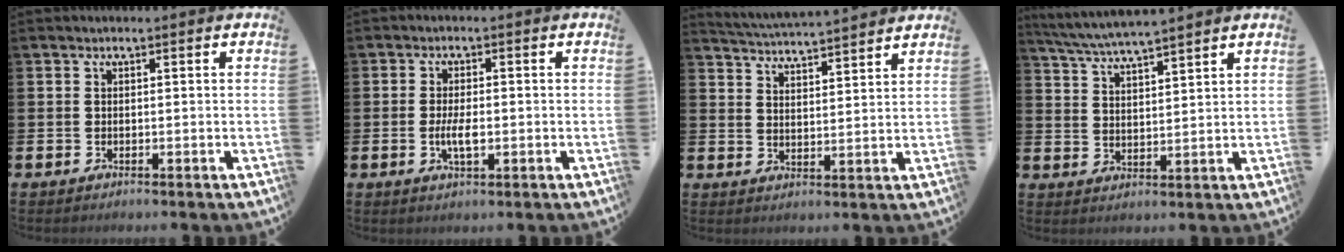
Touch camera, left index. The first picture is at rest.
{"total": 3.2, "force": [-0.5, 1.3, 2.9], "torque": [-0.047, 0.000, -0.010]}
{"total": 4.9, "force": [4.9, -0.2, 0.3], "torque": [-0.027, -0.032, 0.086]}
{"total": 5.3, "force": [5.2, -0.4, 1.2], "torque": [-0.043, -0.026, 0.091]}